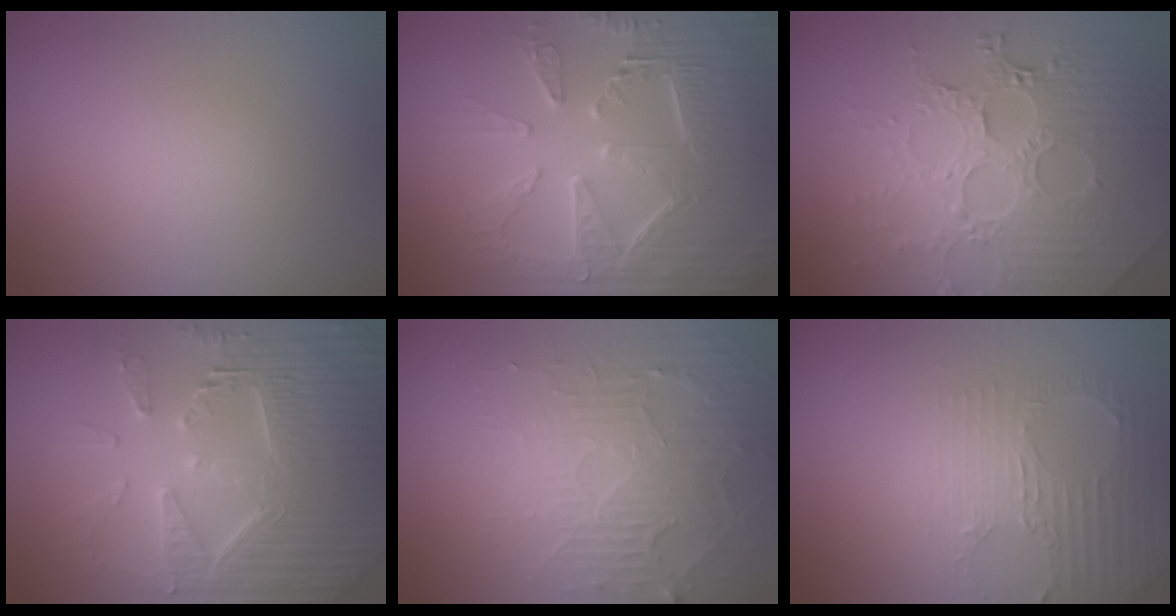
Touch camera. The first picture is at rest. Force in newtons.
{"total": 9.2, "press": 6.6, "slide": 6.3}
{"total": 7.9, "press": 5.8, "slide": 5.4}
{"total": 7.7, "press": 7.6, "slide": 1.5}
{"total": 4.1, "press": 3.4, "slide": 2.3}
{"total": 2.9, "press": 2.3, "slide": 1.8}